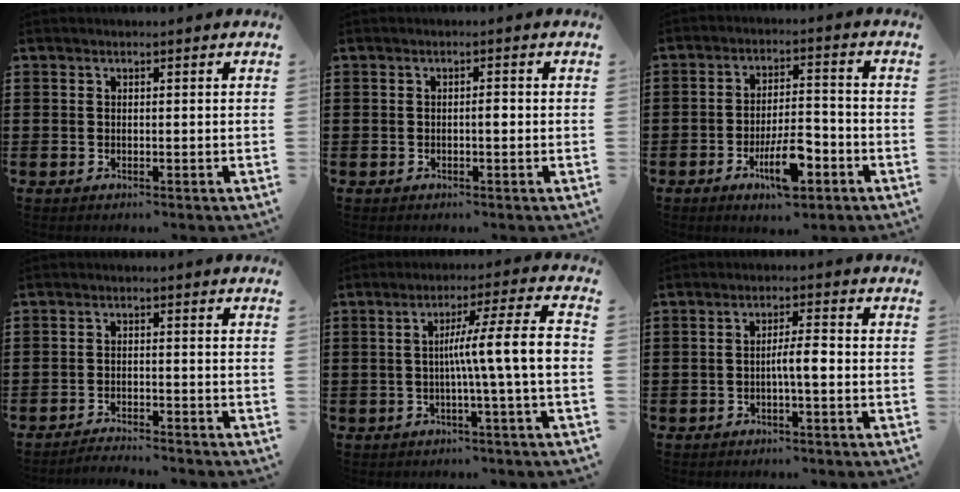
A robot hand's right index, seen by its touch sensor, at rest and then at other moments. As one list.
[{"total": 1.2, "force": [-0.2, 0.3, 1.2], "torque": [-0.022, 0.001, -0.005]}, {"total": 8.3, "force": [-4.0, 2.7, 6.8], "torque": [-0.132, 0.000, -0.072]}, {"total": 2.3, "force": [-2.3, -0.2, 0.2], "torque": [-0.007, 0.002, -0.048]}, {"total": 9.2, "force": [-0.5, -0.4, 9.2], "torque": [-0.157, -0.007, -0.017]}, {"total": 3.4, "force": [-0.8, 0.5, 3.3], "torque": [-0.059, 0.003, -0.017]}]